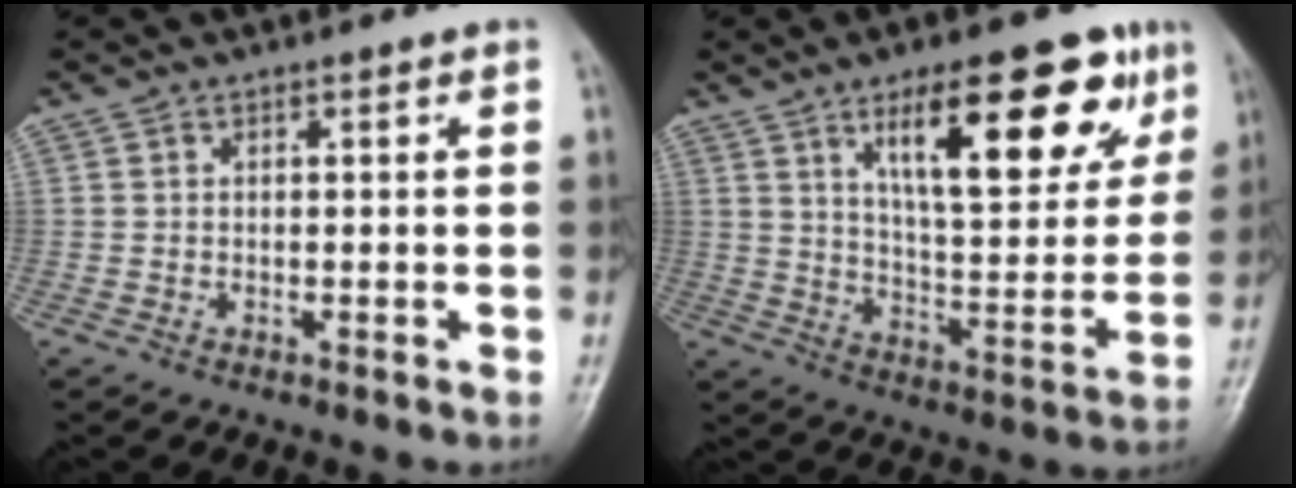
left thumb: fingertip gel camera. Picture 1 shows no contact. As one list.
[{"total": 20.9, "force": [10.8, 7.7, 16.2], "torque": [-0.189, -0.039, 0.167]}]